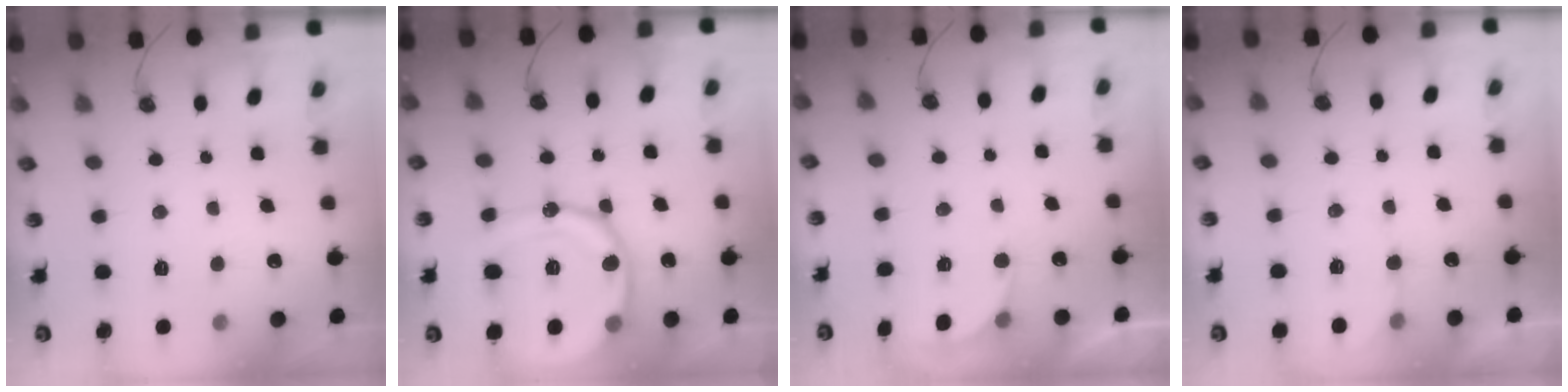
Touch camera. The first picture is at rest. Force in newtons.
{"total": 17.4, "press": 17.3, "slide": 1.6}
{"total": 2.1, "press": 2.0, "slide": 0.6}
{"total": 2.8, "press": 2.8, "slide": 0.2}